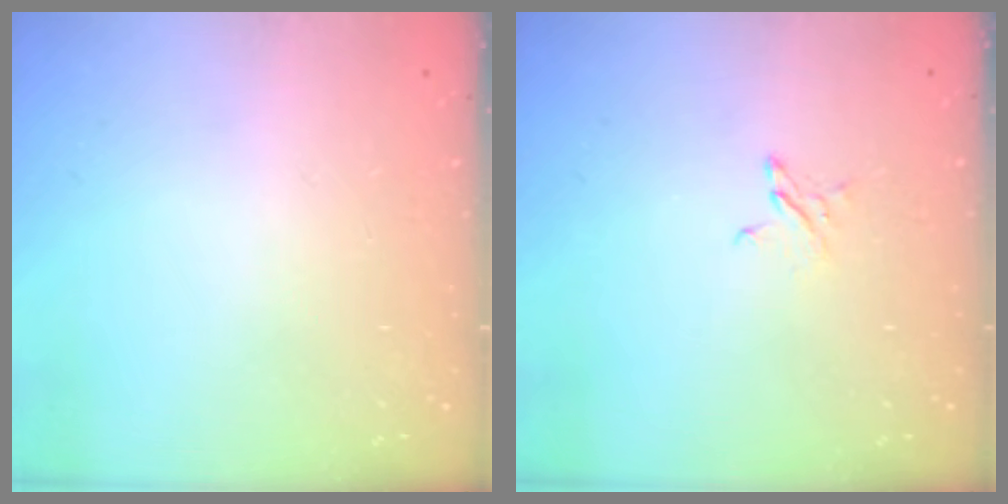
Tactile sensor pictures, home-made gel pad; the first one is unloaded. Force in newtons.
{"total": 2.7, "press": 2.7, "slide": 0.3}